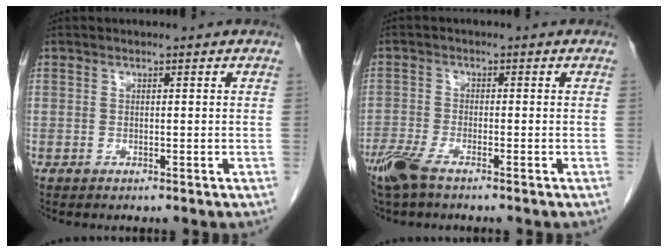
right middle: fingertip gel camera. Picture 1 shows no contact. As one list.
[{"total": 5.1, "force": [-3.8, 0.9, 3.4], "torque": [-0.076, -0.013, -0.074]}]